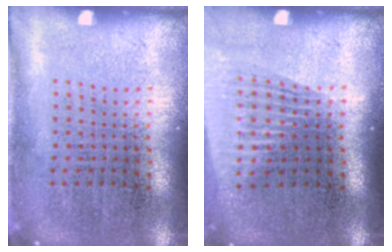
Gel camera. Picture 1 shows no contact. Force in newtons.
{"total": 1.4, "press": 1.2, "slide": 0.7}